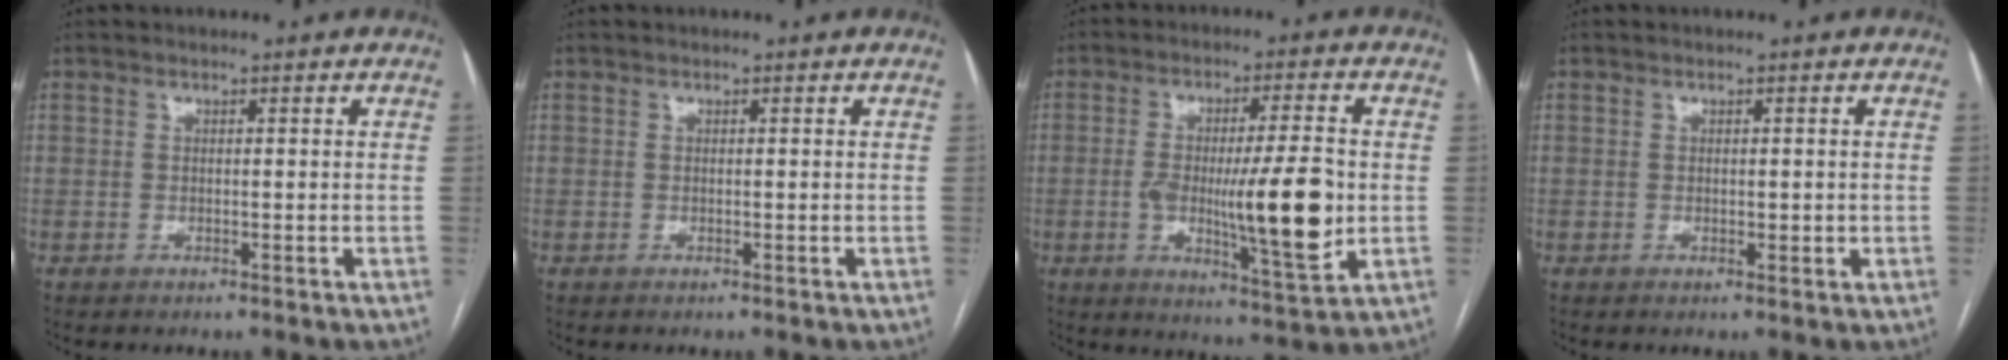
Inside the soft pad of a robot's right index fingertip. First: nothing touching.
{"total": 0.0}
{"total": 13.6, "force": [-1.3, 2.4, 13.3], "torque": [-0.214, -0.007, -0.015]}
{"total": 1.2, "force": [-0.1, 0.7, 1.0], "torque": [-0.013, -0.001, 0.001]}